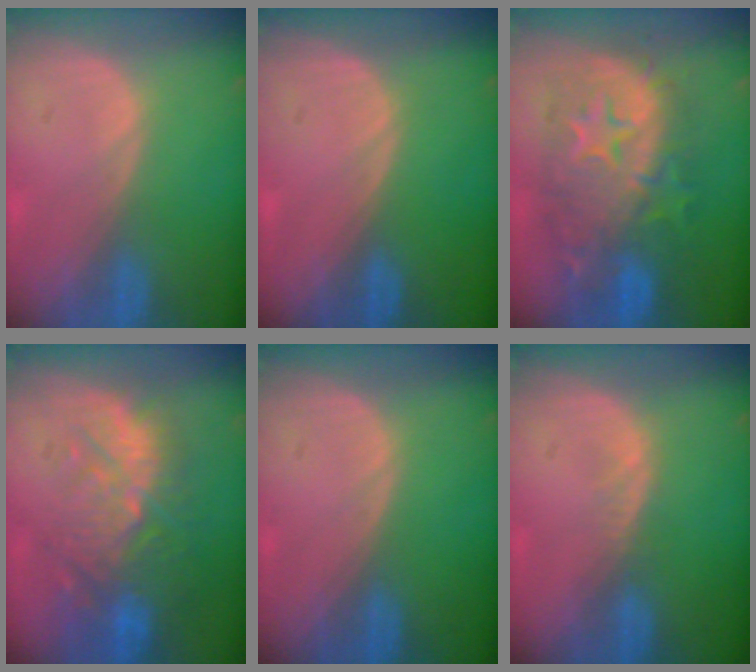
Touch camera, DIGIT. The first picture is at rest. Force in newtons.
{"total": 0.0}
{"total": 12.6, "press": 12.6, "slide": 1.1}
{"total": 11.1, "press": 9.9, "slide": 5.0}
{"total": 0.0}
{"total": 1.1, "press": 1.1, "slide": 0.3}